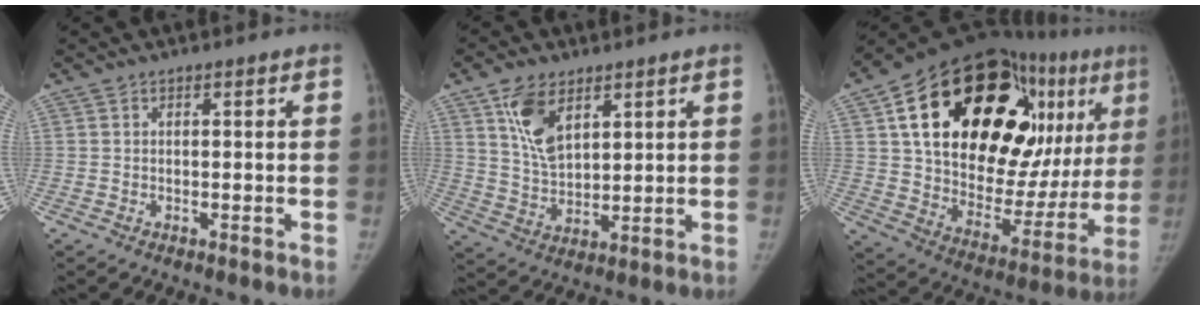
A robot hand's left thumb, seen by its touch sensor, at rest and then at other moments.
{"total": 9.6, "force": [4.8, 5.3, 6.4], "torque": [-0.098, -0.025, 0.098]}
{"total": 38.5, "force": [13.7, 19.1, 30.5], "torque": [-0.423, 0.014, 0.223]}